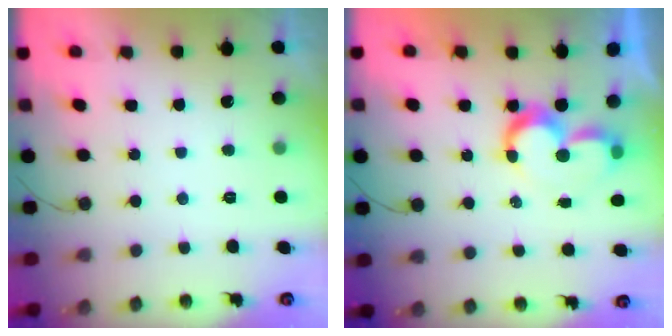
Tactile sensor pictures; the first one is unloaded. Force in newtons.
{"total": 8.4, "press": 8.3, "slide": 0.6}